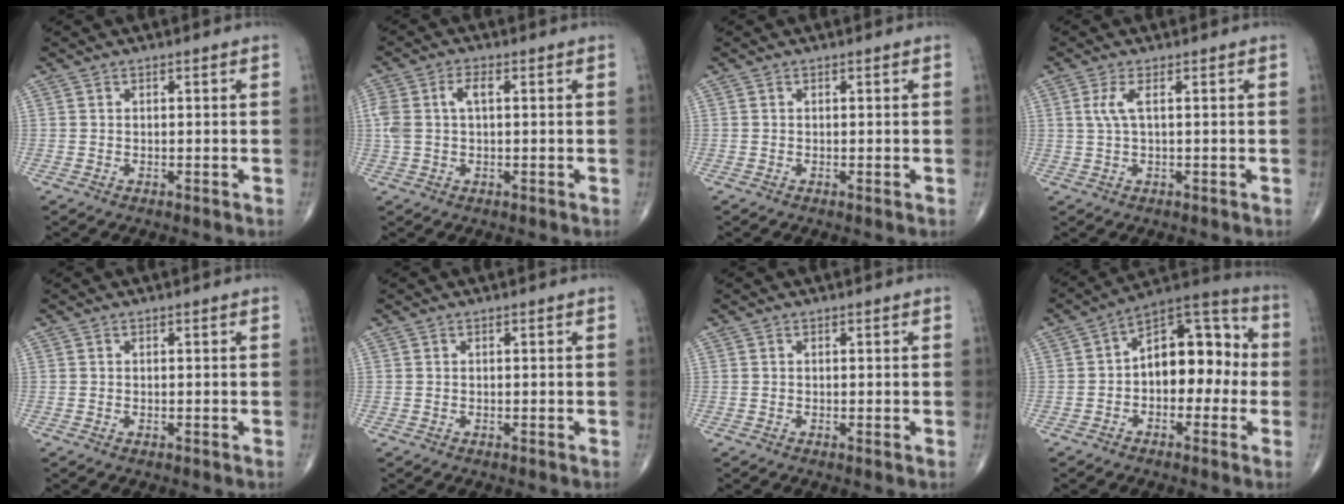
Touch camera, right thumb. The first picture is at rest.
{"total": 5.3, "force": [0.9, 2.7, 4.5], "torque": [-0.118, 0.020, 0.019]}
{"total": 0.0}
{"total": 2.8, "force": [0.7, 0.6, 2.7], "torque": [-0.078, 0.007, 0.018]}
{"total": 0.0}
{"total": 0.0}
{"total": 0.0}
{"total": 13.9, "force": [-0.7, 8.6, 11.0], "torque": [-0.120, 0.044, -0.030]}